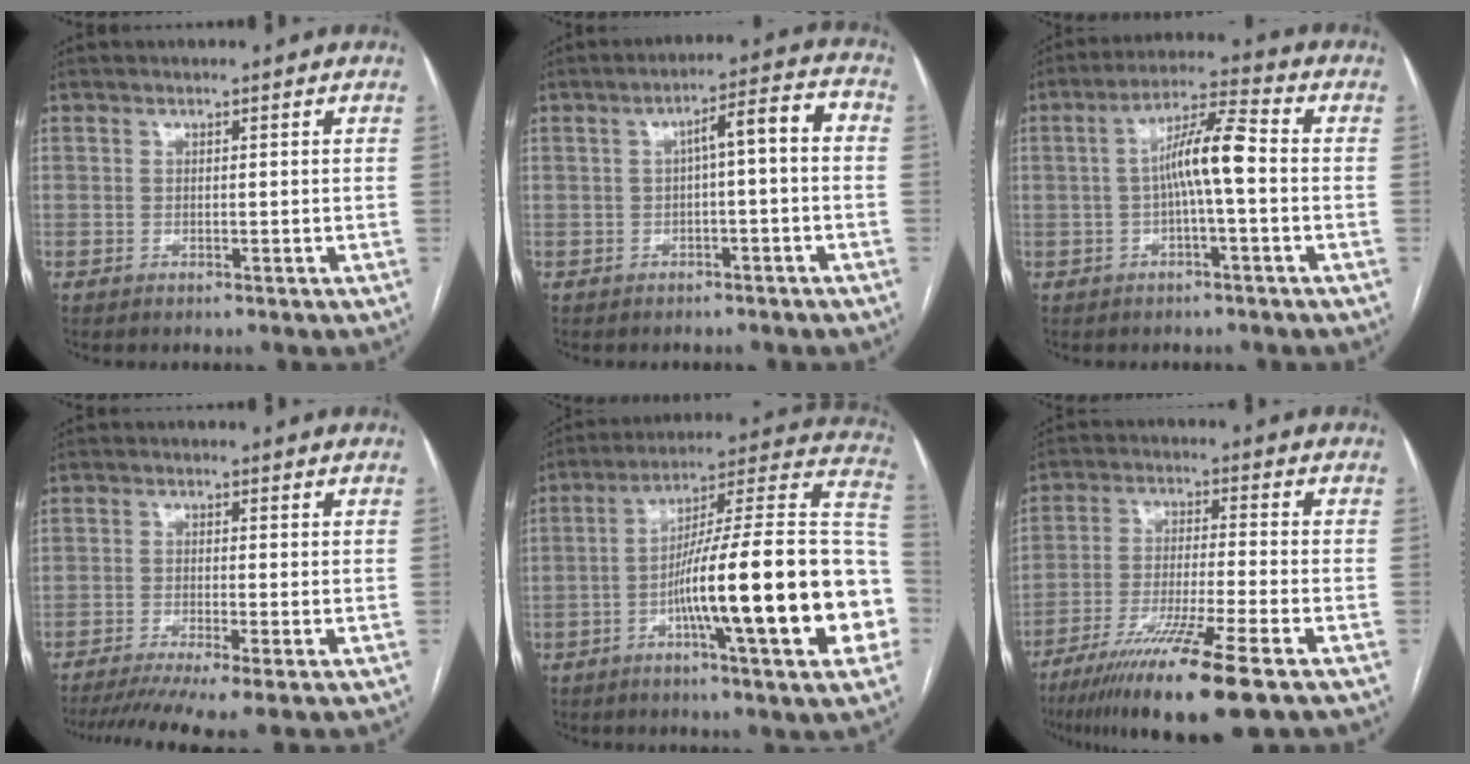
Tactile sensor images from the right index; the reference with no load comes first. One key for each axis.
{"total": 6.1, "fx": -0.2, "fy": 1.1, "fz": 6.0, "tx": -0.088, "ty": 0.034, "tz": -0.002}
{"total": 7.8, "fx": -0.5, "fy": 0.7, "fz": 7.8, "tx": -0.141, "ty": 0.023, "tz": -0.011}
{"total": 8.8, "fx": -6.3, "fy": 0.4, "fz": 6.1, "tx": -0.099, "ty": -0.011, "tz": -0.102}
{"total": 26.8, "fx": -6.0, "fy": 2.4, "fz": 26.0, "tx": -0.297, "ty": 0.017, "tz": -0.096}
{"total": 15.0, "fx": -9.8, "fy": -0.5, "fz": 11.4, "tx": -0.205, "ty": -0.043, "tz": -0.168}